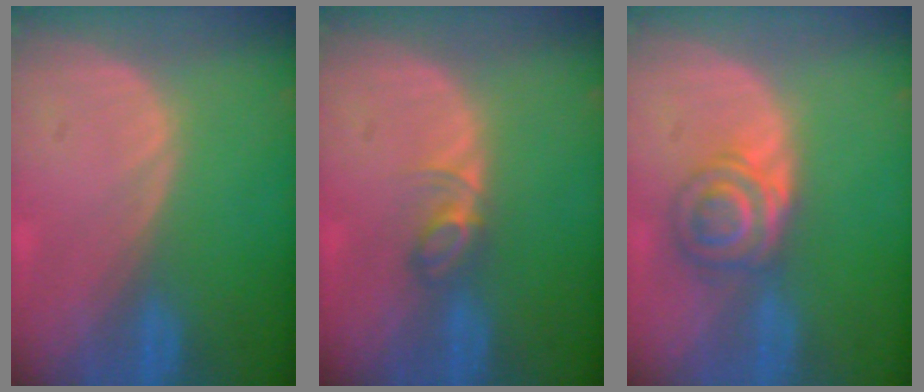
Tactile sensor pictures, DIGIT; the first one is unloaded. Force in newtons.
{"total": 2.8, "press": 2.8, "slide": 0.4}
{"total": 6.1, "press": 5.6, "slide": 2.4}